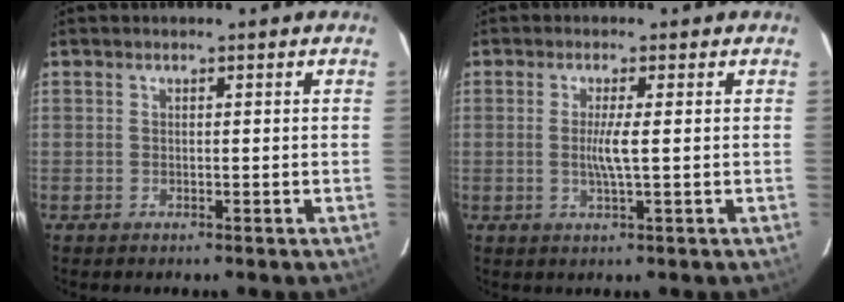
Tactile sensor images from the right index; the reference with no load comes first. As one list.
[{"total": 3.3, "force": [0.0, -0.3, 3.3], "torque": [-0.068, -0.005, 0.000]}]